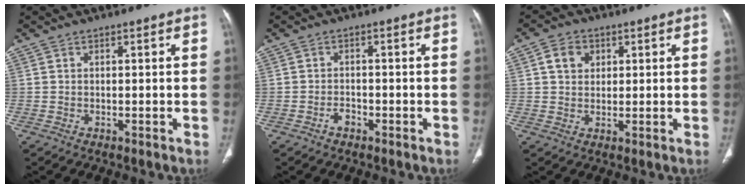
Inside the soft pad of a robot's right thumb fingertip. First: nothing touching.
{"total": 1.8, "force": [-1.2, 1.0, 0.8], "torque": [-0.012, 0.009, -0.022]}
{"total": 4.7, "force": [1.5, 3.8, 2.3], "torque": [-0.018, 0.001, 0.025]}